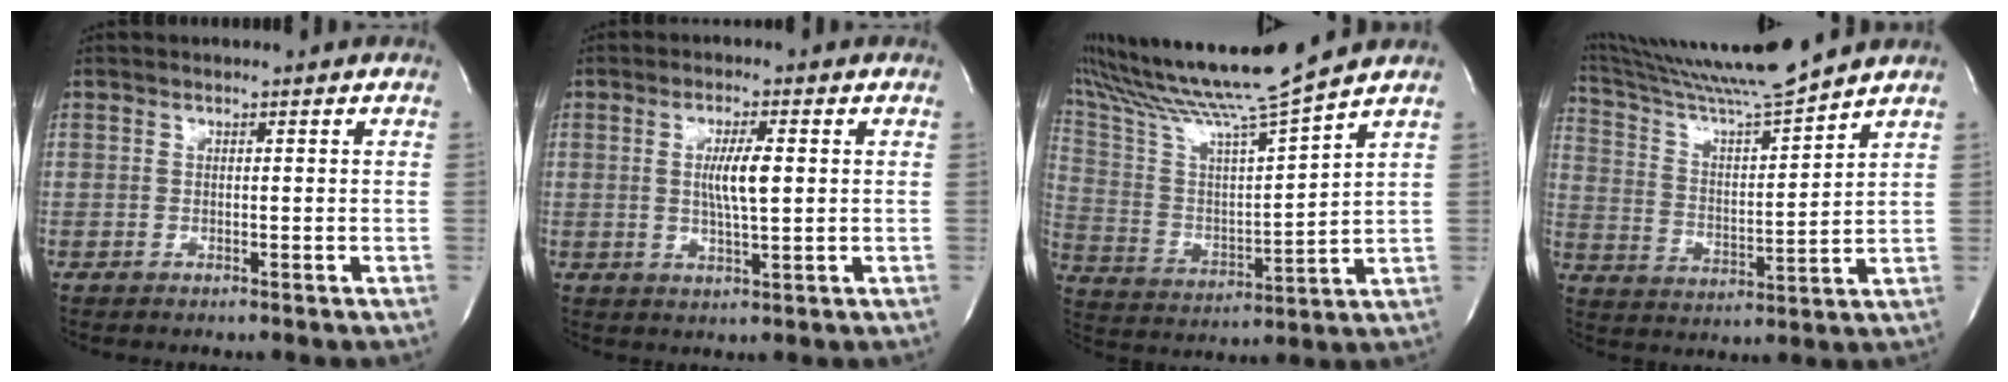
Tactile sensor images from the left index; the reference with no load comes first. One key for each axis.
{"total": 5.2, "fx": 0.6, "fy": 0.5, "fz": 5.1, "tx": -0.095, "ty": -0.003, "tz": 0.011}
{"total": 16.9, "fx": 15.1, "fy": -2.5, "fz": 7.3, "tx": -0.151, "ty": -0.032, "tz": 0.265}
{"total": 14.6, "fx": 13.5, "fy": -2.1, "fz": 5.2, "tx": -0.108, "ty": -0.021, "tz": 0.238}